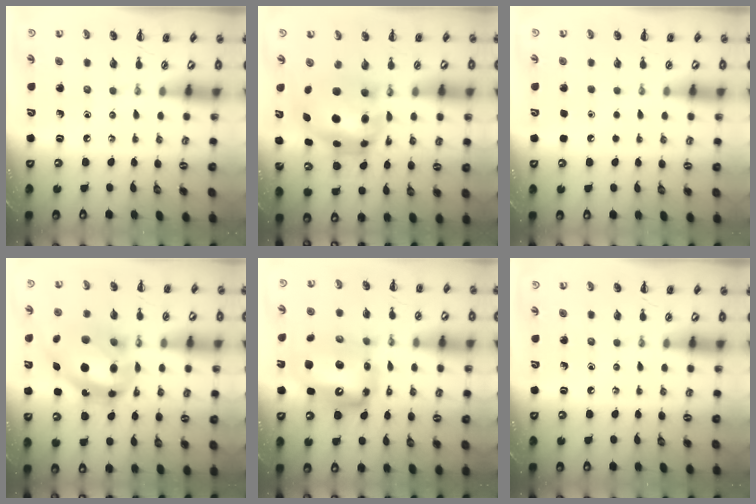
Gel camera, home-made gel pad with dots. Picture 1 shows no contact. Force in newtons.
{"total": 8.3, "press": 8.1, "slide": 1.9}
{"total": 1.6, "press": 1.6, "slide": 0.1}
{"total": 18.5, "press": 17.9, "slide": 4.9}
{"total": 16.3, "press": 15.7, "slide": 4.4}
{"total": 0.0}